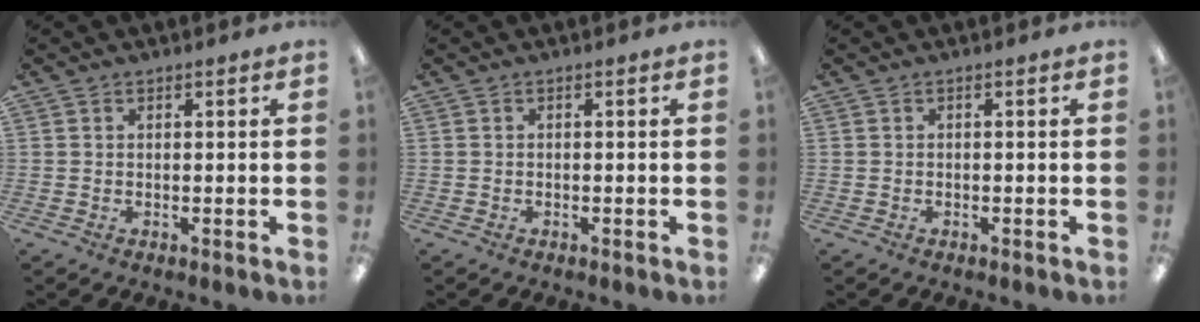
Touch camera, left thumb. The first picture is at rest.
{"total": 0.0}
{"total": 0.0}